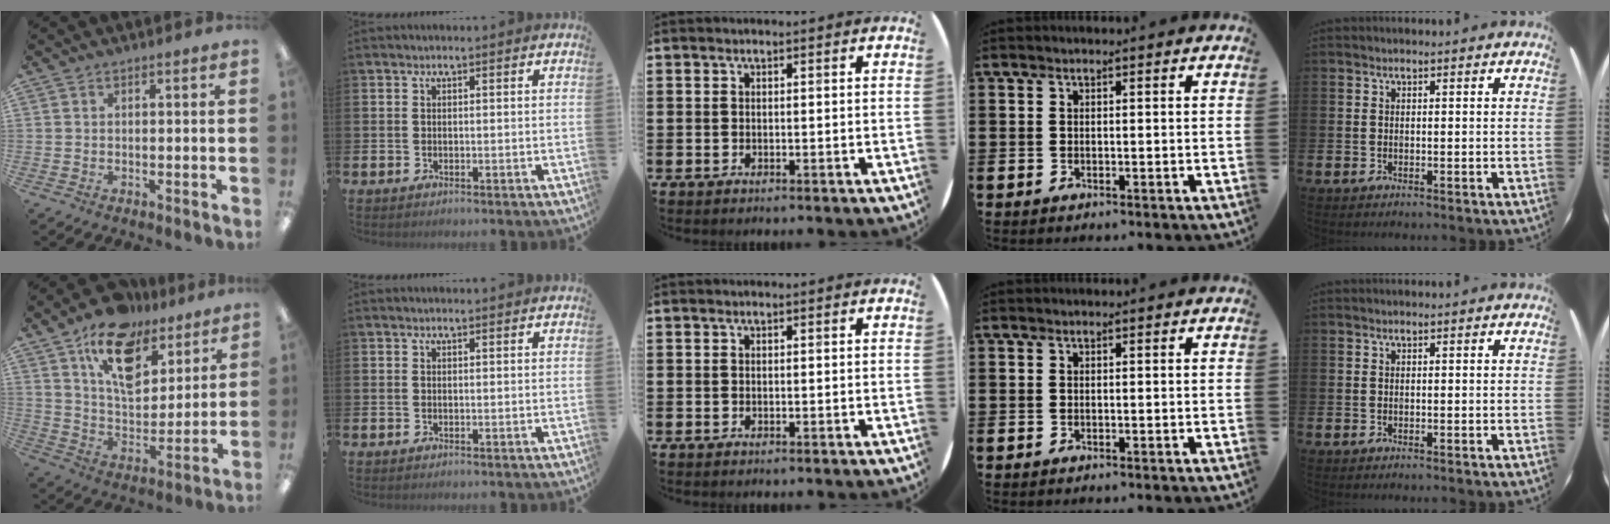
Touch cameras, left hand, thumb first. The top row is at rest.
{"thumb": {"total": 16.4, "force": [10.6, 9.0, 8.7], "torque": [-0.146, -0.049, 0.191]}, "index": {"total": 0.6, "force": [0.6, 0.0, 0.1], "torque": [0.008, -0.004, 0.009]}}